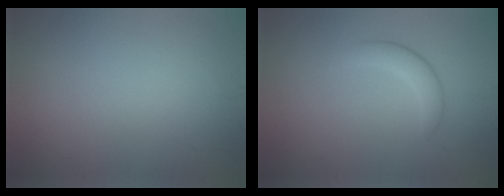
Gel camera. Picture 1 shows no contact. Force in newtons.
{"total": 2.1, "press": 2.1, "slide": 0.0}